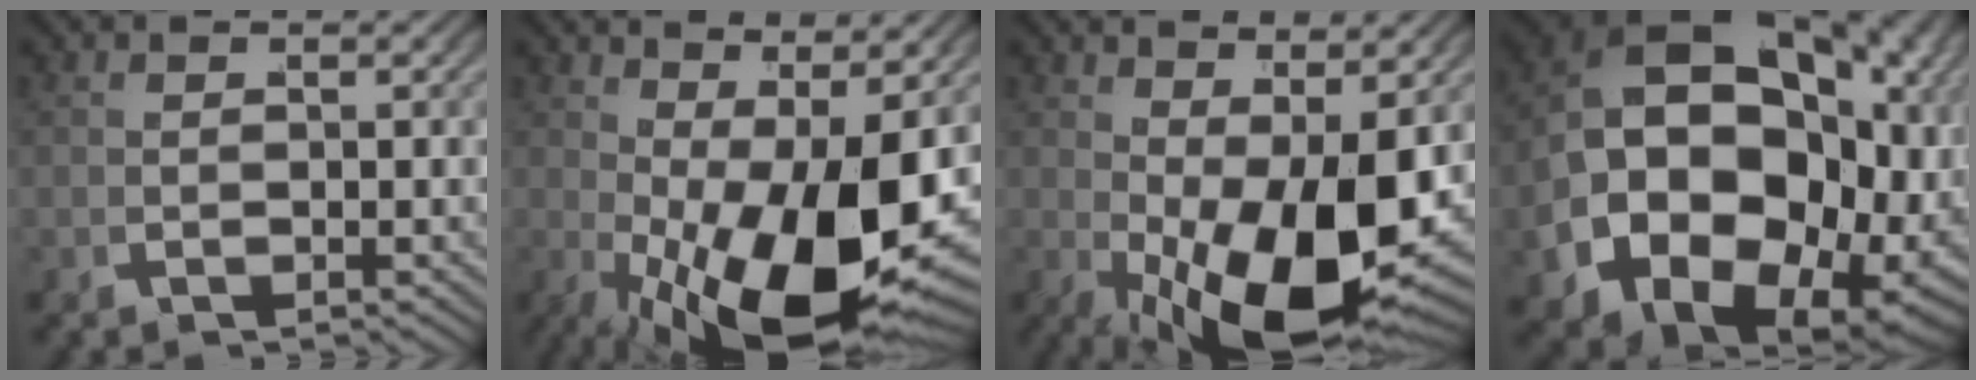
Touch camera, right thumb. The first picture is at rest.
{"total": 14.6, "force": [-1.7, 7.3, 12.5], "torque": [-0.227, -0.058, 0.014]}
{"total": 11.8, "force": [-1.2, 5.6, 10.3], "torque": [-0.190, -0.050, 0.015]}
{"total": 23.1, "force": [-2.1, 16.1, 16.4], "torque": [-0.328, -0.077, -0.001]}